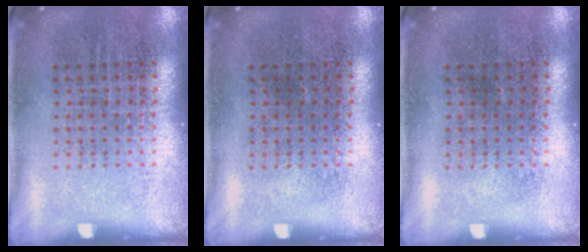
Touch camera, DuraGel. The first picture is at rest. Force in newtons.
{"total": 0.0}
{"total": 0.0}